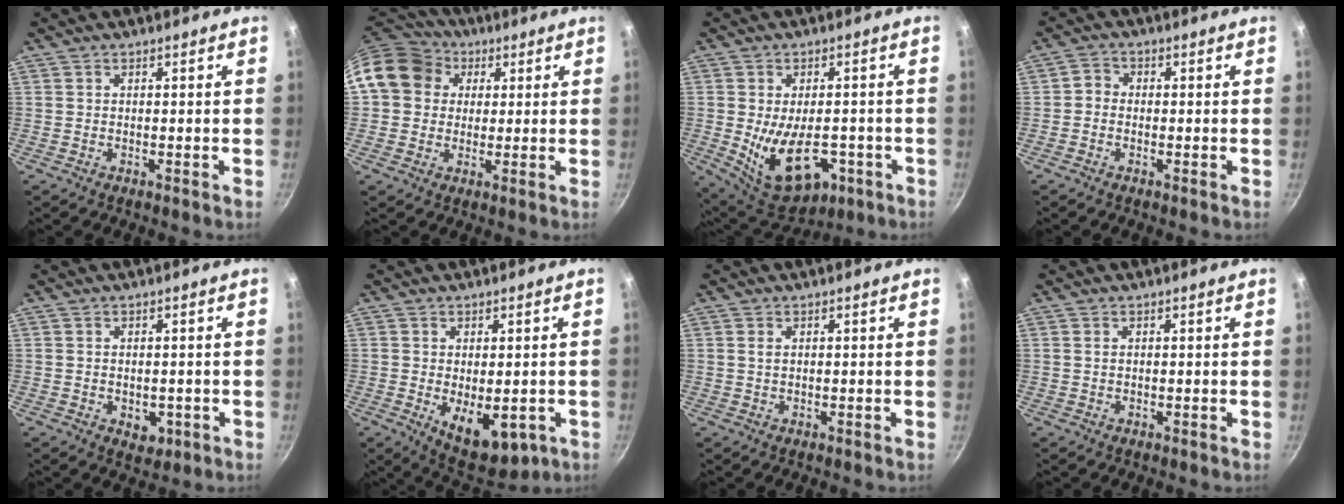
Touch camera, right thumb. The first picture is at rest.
{"total": 13.3, "force": [3.6, 11.4, 5.8], "torque": [-0.083, 0.023, 0.051]}
{"total": 14.5, "force": [-3.8, 8.2, 11.3], "torque": [-0.143, -0.006, -0.038]}
{"total": 2.0, "force": [-0.8, 1.7, 0.8], "torque": [-0.011, 0.012, -0.023]}
{"total": 3.3, "force": [-0.8, 2.4, 2.2], "torque": [-0.022, -0.001, -0.005]}
{"total": 10.2, "force": [-2.2, 5.5, 8.3], "torque": [-0.098, -0.015, -0.013]}
{"total": 1.0, "force": [0.3, 0.5, 0.7], "torque": [-0.014, 0.001, 0.006]}
{"total": 0.6, "force": [0.2, 0.4, 0.4], "torque": [-0.008, 0.001, 0.003]}